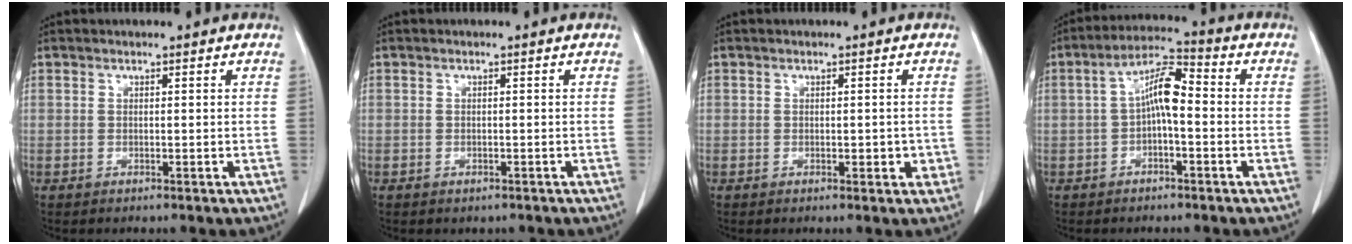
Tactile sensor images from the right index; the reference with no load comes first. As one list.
[{"total": 0.7, "force": [-0.5, 0.5, 0.2], "torque": [-0.008, 0.000, -0.004]}, {"total": 1.7, "force": [-0.3, 1.1, 1.3], "torque": [-0.010, 0.004, 0.001]}, {"total": 7.0, "force": [-0.3, 2.0, 6.7], "torque": [-0.125, 0.027, -0.010]}]